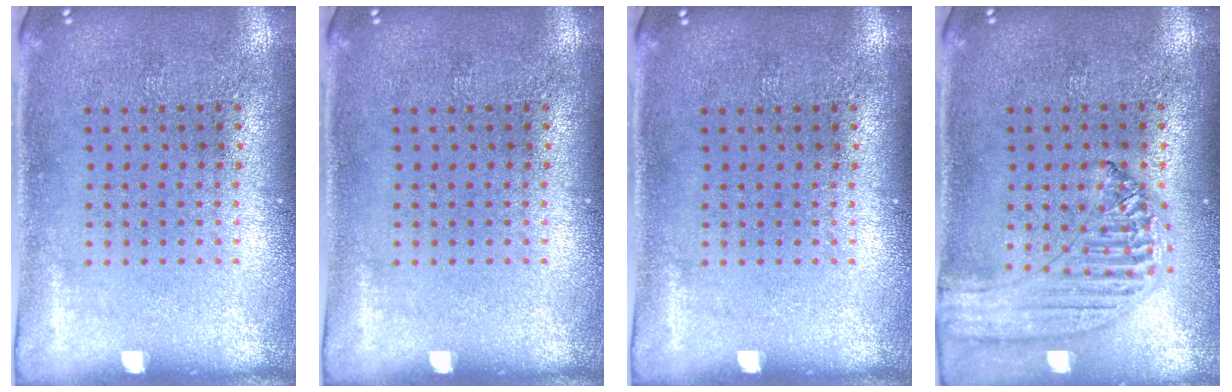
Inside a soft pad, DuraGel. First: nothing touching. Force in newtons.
{"total": 0.0}
{"total": 0.0}
{"total": 1.3, "press": 1.3, "slide": 0.2}